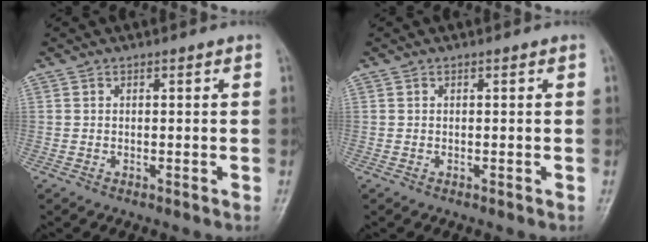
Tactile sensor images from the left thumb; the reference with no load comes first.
{"total": 0.0}